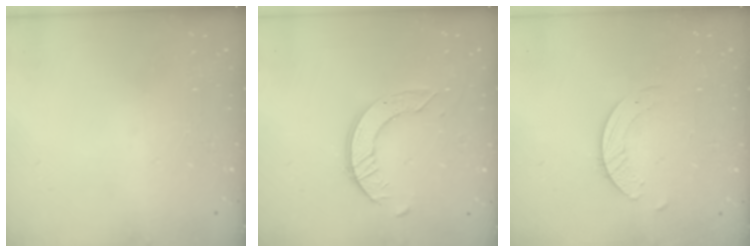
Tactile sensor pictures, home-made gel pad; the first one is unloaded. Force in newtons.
{"total": 6.5, "press": 6.5, "slide": 0.6}
{"total": 4.5, "press": 4.5, "slide": 0.3}